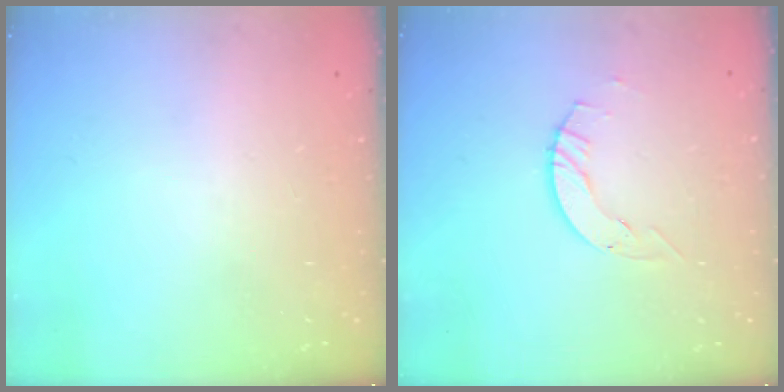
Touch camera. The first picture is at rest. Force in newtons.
{"total": 2.1, "press": 2.1, "slide": 0.3}